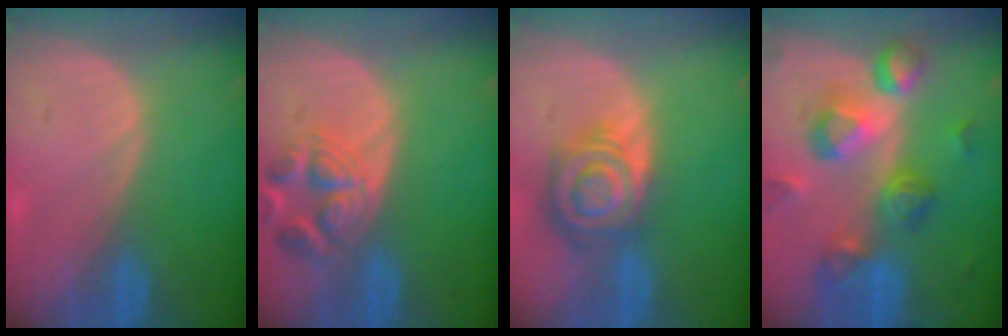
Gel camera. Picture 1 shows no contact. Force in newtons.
{"total": 6.9, "press": 6.3, "slide": 2.7}
{"total": 8.5, "press": 7.4, "slide": 4.2}
{"total": 10.5, "press": 9.4, "slide": 4.7}